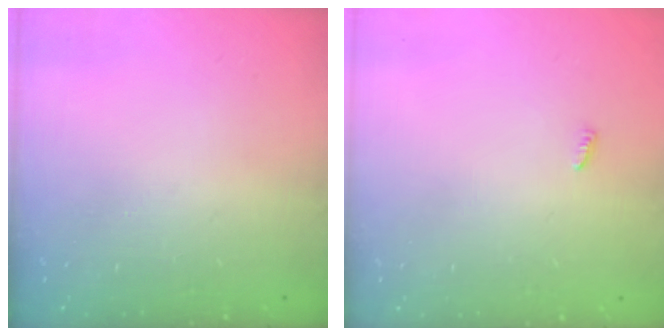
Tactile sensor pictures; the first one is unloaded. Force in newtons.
{"total": 2.4, "press": 2.4, "slide": 0.2}